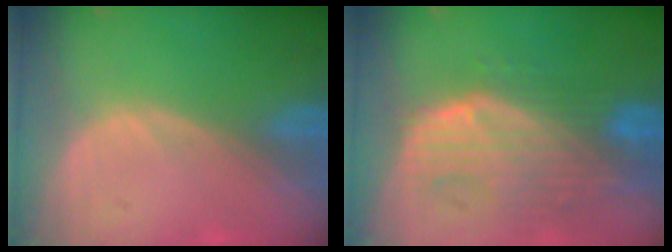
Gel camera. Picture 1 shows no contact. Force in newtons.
{"total": 9.9, "press": 8.6, "slide": 4.8}